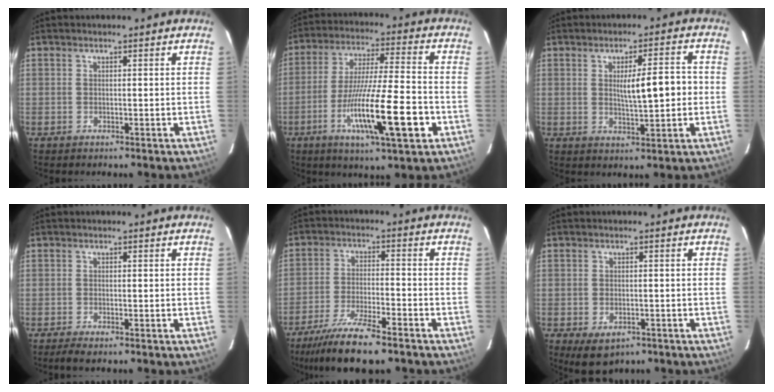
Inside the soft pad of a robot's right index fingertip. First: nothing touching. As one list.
[{"total": 16.4, "force": [-5.7, 1.2, 15.3], "torque": [-0.272, -0.016, -0.096]}, {"total": 7.4, "force": [0.3, 1.3, 7.2], "torque": [-0.113, 0.010, 0.011]}, {"total": 2.1, "force": [-1.5, 0.3, 1.3], "torque": [-0.027, -0.006, -0.027]}, {"total": 10.9, "force": [-8.5, 1.0, 6.8], "torque": [-0.118, -0.028, -0.144]}, {"total": 4.8, "force": [-2.8, 2.9, 2.7], "torque": [-0.046, -0.007, -0.033]}]